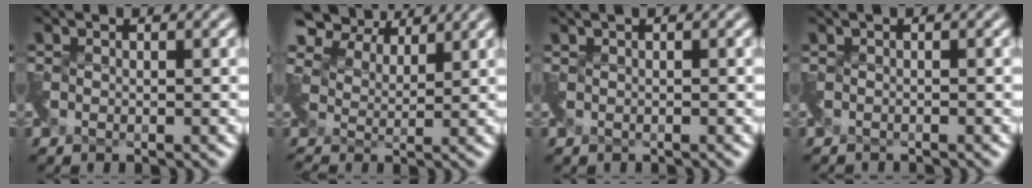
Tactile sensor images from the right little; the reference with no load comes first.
{"total": 6.0, "force": [5.3, 2.4, 1.5], "torque": [-0.048, 0.019, 0.085]}
{"total": 0.8, "force": [0.0, 0.5, 0.6], "torque": [-0.012, -0.006, 0.000]}
{"total": 1.0, "force": [-0.9, 0.1, 0.2], "torque": [-0.005, -0.017, -0.019]}